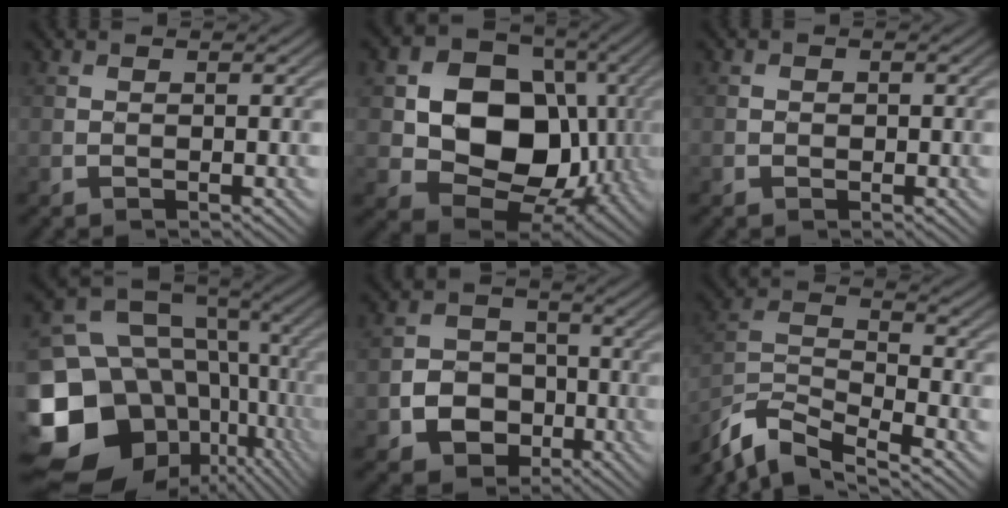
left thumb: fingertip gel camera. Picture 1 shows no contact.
{"total": 14.1, "force": [0.1, 11.1, 8.7], "torque": [-0.155, -0.009, -0.002]}
{"total": 0.7, "force": [-0.2, 0.6, 0.1], "torque": [-0.001, -0.006, -0.006]}
{"total": 20.6, "force": [-5.5, 16.3, 11.3], "torque": [-0.272, -0.018, -0.060]}
{"total": 7.4, "force": [-2.7, 6.2, 2.9], "torque": [-0.058, -0.012, -0.075]}
{"total": 8.8, "force": [-7.2, 2.2, 4.5], "torque": [-0.099, -0.011, -0.153]}